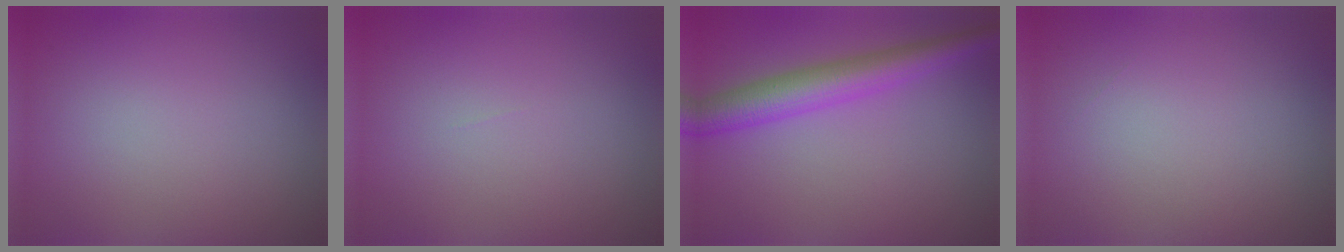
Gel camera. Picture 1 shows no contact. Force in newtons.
{"total": 0.0}
{"total": 4.9, "press": 4.9, "slide": 0.2}
{"total": 0.0}